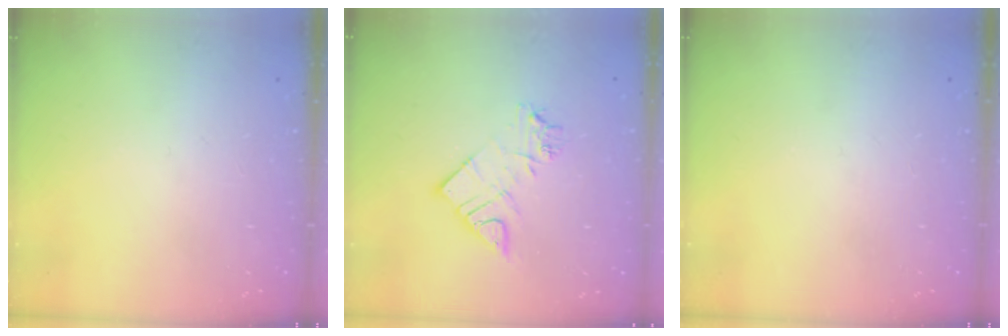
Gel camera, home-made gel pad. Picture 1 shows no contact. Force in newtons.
{"total": 10.5, "press": 10.5, "slide": 1.0}
{"total": 0.0}